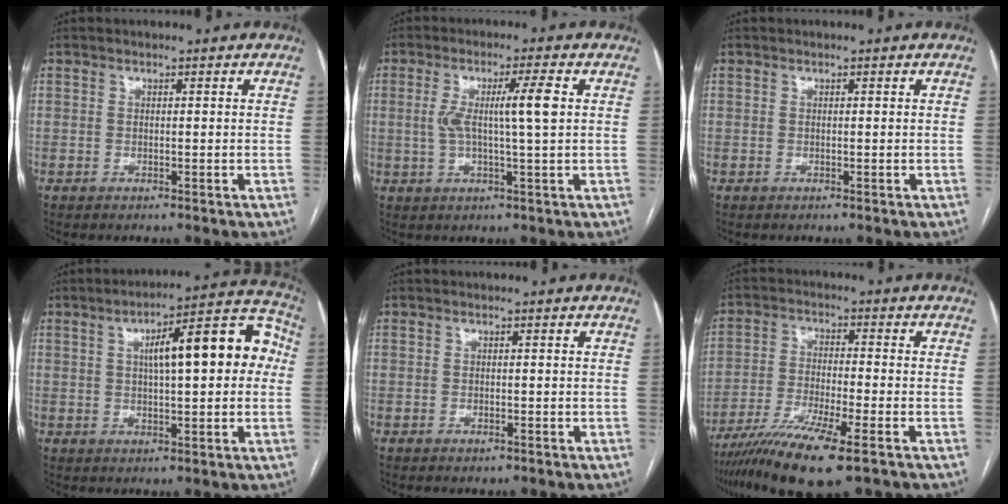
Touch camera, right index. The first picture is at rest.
{"total": 6.6, "force": [0.9, -0.3, 6.5], "torque": [-0.120, 0.010, 0.019]}
{"total": 0.0}
{"total": 14.1, "force": [2.1, 3.6, 13.4], "torque": [-0.181, 0.050, 0.030]}
{"total": 0.6, "force": [-0.4, 0.2, 0.4], "torque": [-0.008, -0.001, -0.001]}
{"total": 12.1, "force": [-7.7, 0.7, 9.3], "torque": [-0.175, -0.027, -0.133]}